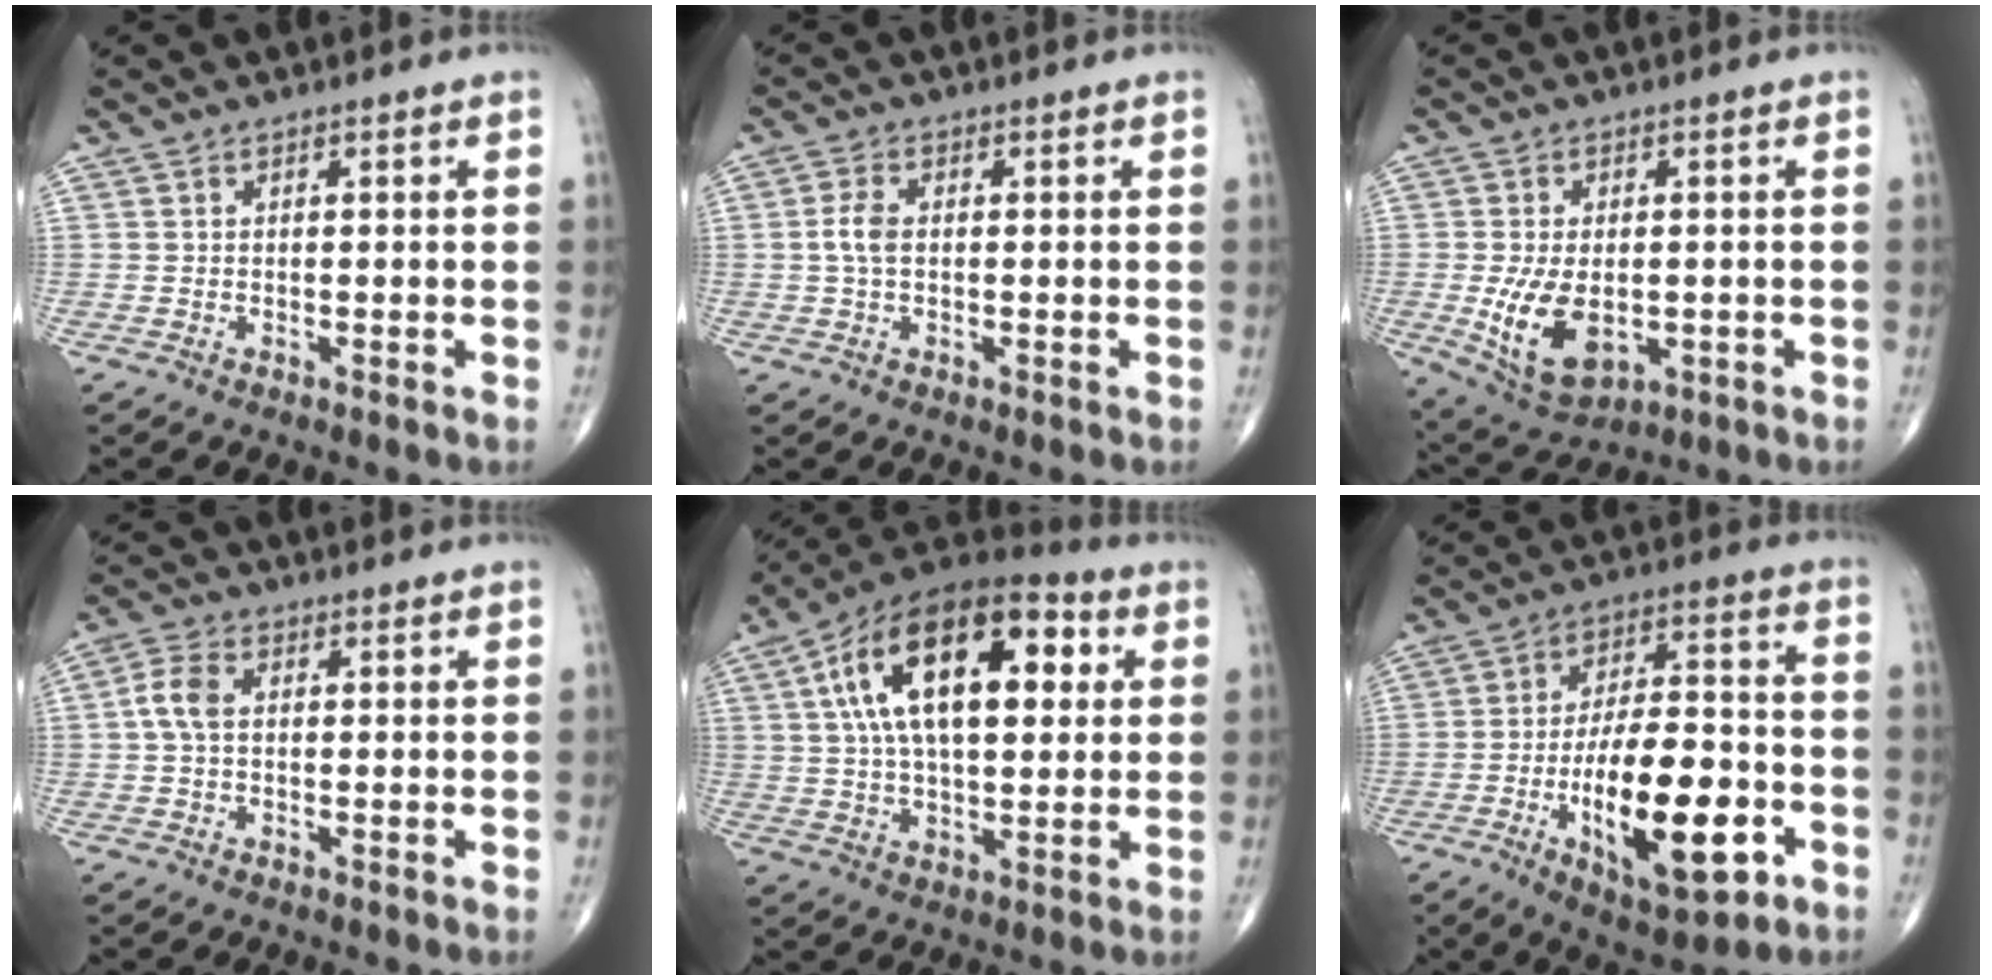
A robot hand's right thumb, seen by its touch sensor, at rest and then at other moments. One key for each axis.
{"total": 3.5, "fx": 0.1, "fy": 2.0, "fz": 2.9, "tx": -0.066, "ty": 0.006, "tz": -0.003}
{"total": 10.9, "fx": -1.9, "fy": 6.3, "fz": 8.6, "tx": -0.150, "ty": -0.010, "tz": -0.016}
{"total": 4.6, "fx": 0.3, "fy": 3.2, "fz": 3.4, "tx": -0.072, "ty": 0.013, "tz": -0.002}
{"total": 22.9, "fx": 5.8, "fy": 11.4, "fz": 19.0, "tx": -0.307, "ty": 0.019, "tz": 0.085}
{"total": 21.0, "fx": -6.8, "fy": 8.4, "fz": 18.0, "tx": -0.276, "ty": 0.028, "tz": -0.099}